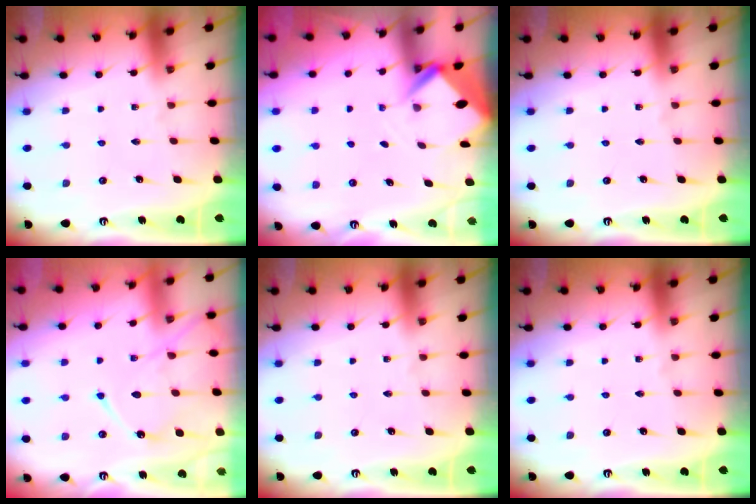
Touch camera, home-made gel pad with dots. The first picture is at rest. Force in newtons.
{"total": 2.7, "press": 2.7, "slide": 0.1}
{"total": 0.0}
{"total": 11.7, "press": 11.7, "slide": 0.6}
{"total": 0.0}
{"total": 0.0}